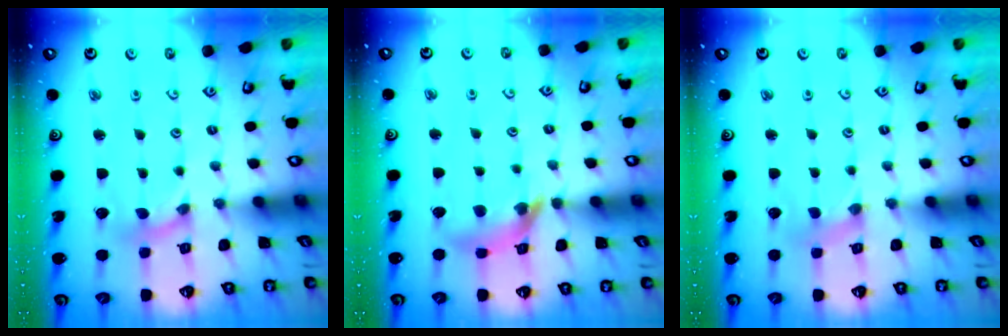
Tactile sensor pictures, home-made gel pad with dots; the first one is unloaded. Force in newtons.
{"total": 11.8, "press": 11.7, "slide": 1.5}
{"total": 0.0}